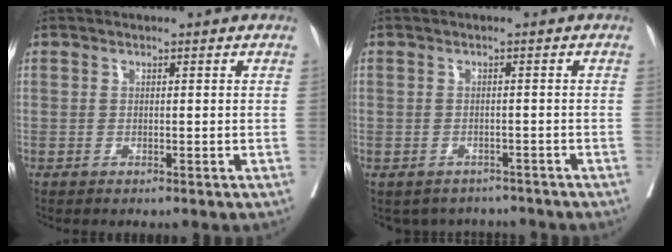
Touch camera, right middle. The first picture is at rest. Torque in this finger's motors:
{"motor_torque": [0.18, -0.28, 0.01, 0.01]}